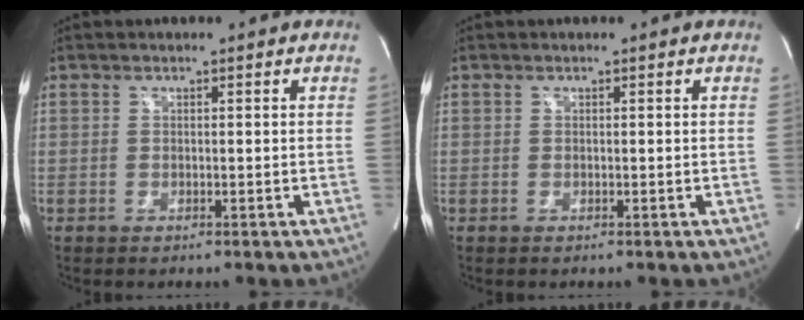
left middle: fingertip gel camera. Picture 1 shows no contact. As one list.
[{"total": 0.0}]